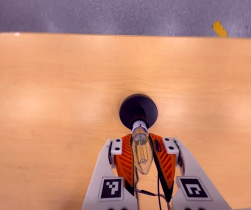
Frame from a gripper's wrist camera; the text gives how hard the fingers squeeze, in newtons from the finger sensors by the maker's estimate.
{"total": 19.1, "left": 17.8, "right": 20.4}